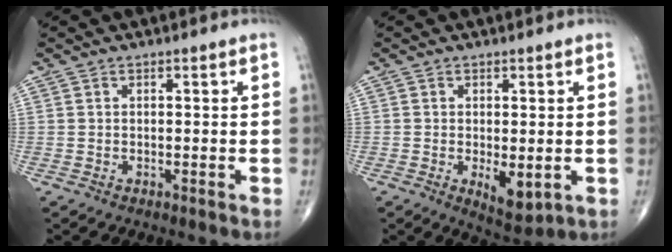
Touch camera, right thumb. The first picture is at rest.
{"total": 5.5, "force": [-1.1, 2.5, 4.8], "torque": [-0.059, -0.014, -0.008]}